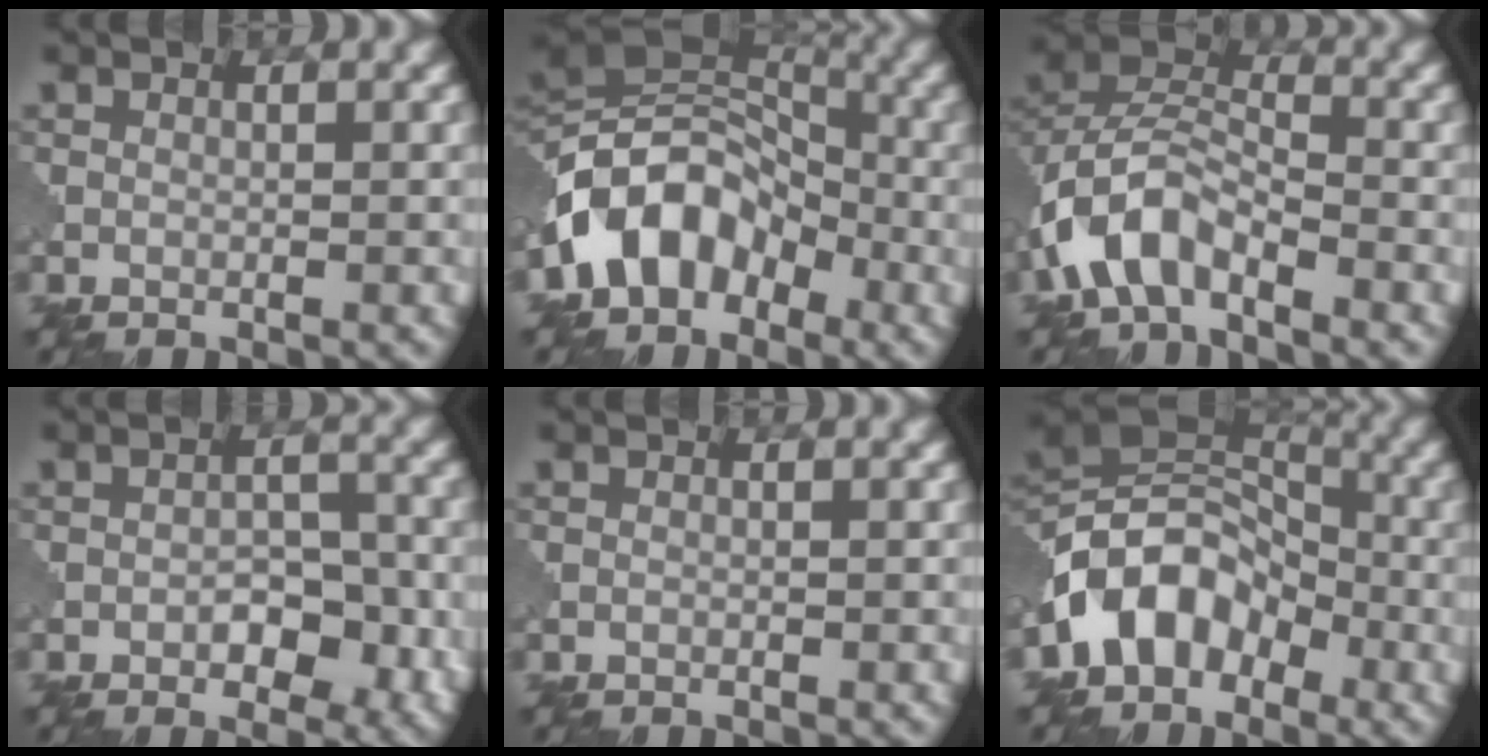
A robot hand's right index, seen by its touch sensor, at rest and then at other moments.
{"total": 9.4, "force": [-4.0, 6.6, 5.3], "torque": [-0.081, 0.018, -0.098]}
{"total": 6.1, "force": [-3.4, 3.2, 3.9], "torque": [-0.075, 0.009, -0.077]}
{"total": 4.5, "force": [-1.5, 2.5, 3.5], "torque": [-0.044, 0.001, -0.022]}
{"total": 0.0}
{"total": 8.4, "force": [-3.7, 5.8, 4.7], "torque": [-0.071, 0.020, -0.092]}